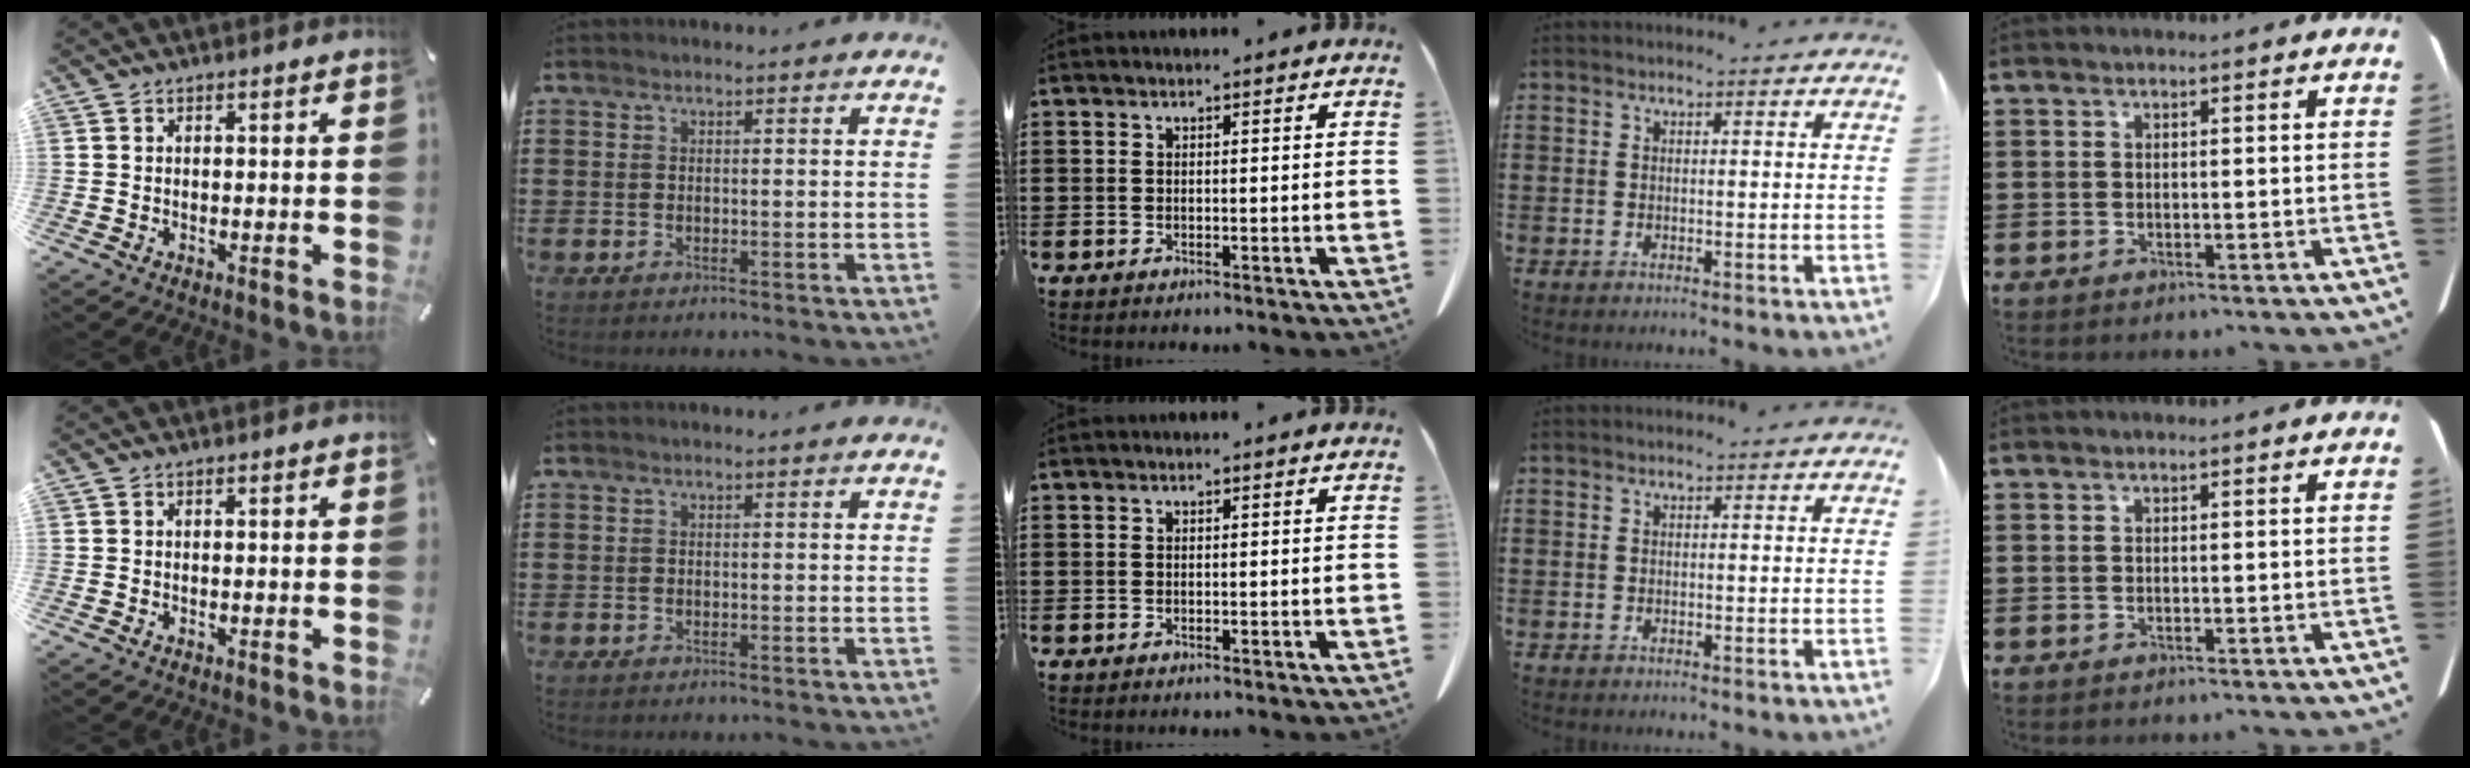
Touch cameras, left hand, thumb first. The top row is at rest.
{}